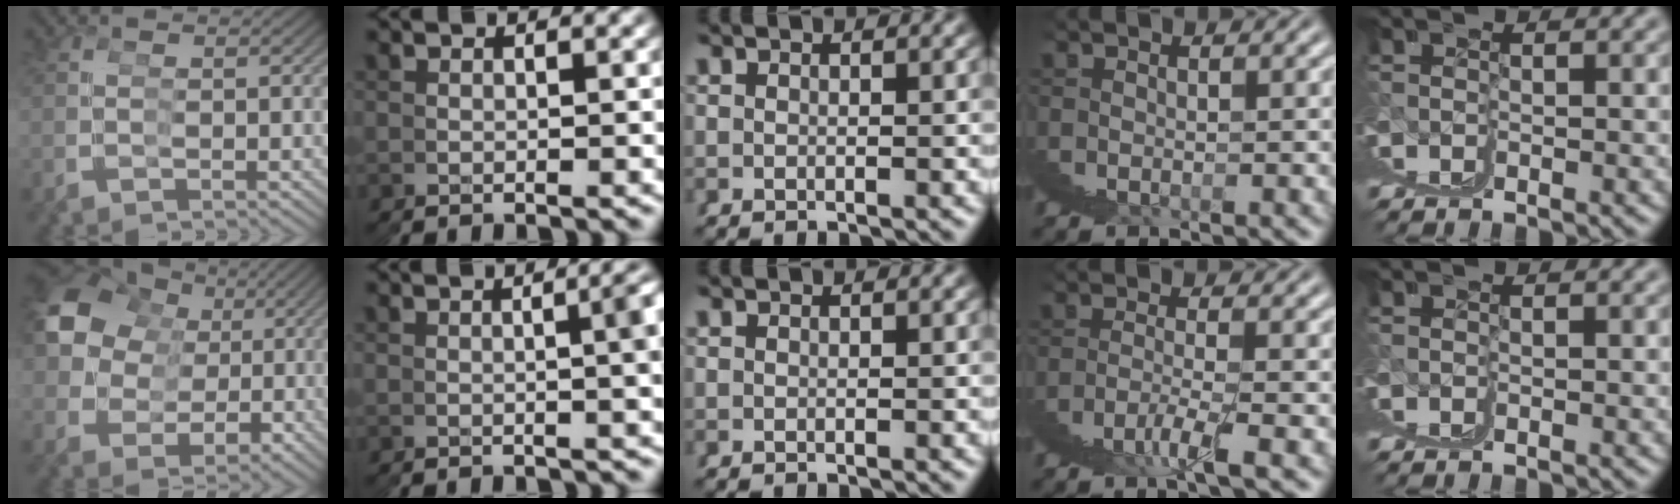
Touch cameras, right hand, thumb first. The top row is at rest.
{"thumb": {"total": 12.6, "force": [2.3, 10.0, 7.2], "torque": [-0.152, -0.025, 0.049]}, "index": {"total": 3.7, "force": [0.5, 0.5, 3.6], "torque": [-0.040, 0.009, 0.010]}, "ring": {"total": 2.0, "force": [-0.8, -0.9, 1.5], "torque": [-0.027, 0.004, -0.012]}}